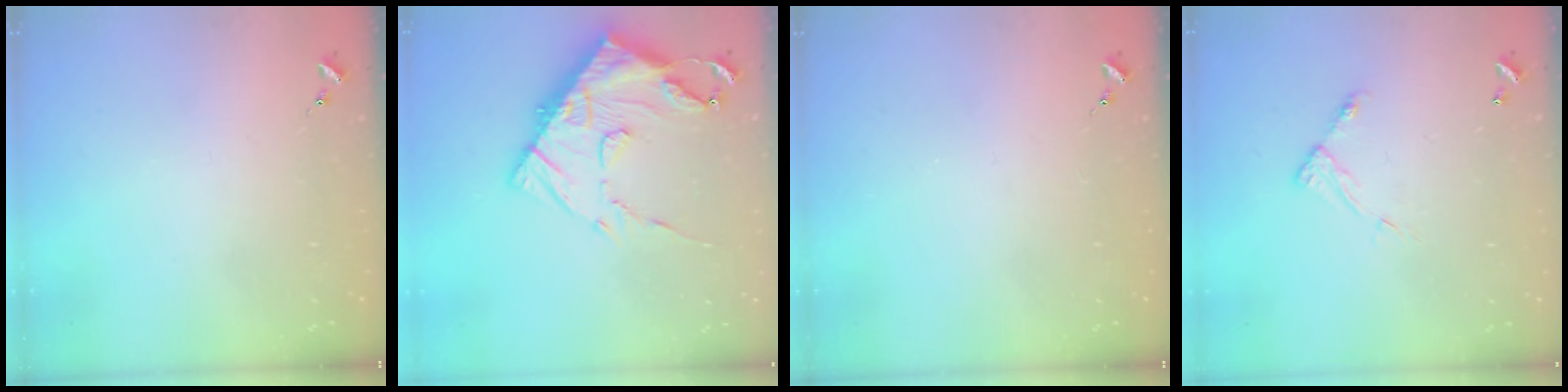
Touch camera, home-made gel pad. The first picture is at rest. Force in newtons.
{"total": 20.8, "press": 20.7, "slide": 2.0}
{"total": 0.0}
{"total": 6.4, "press": 6.4, "slide": 0.6}